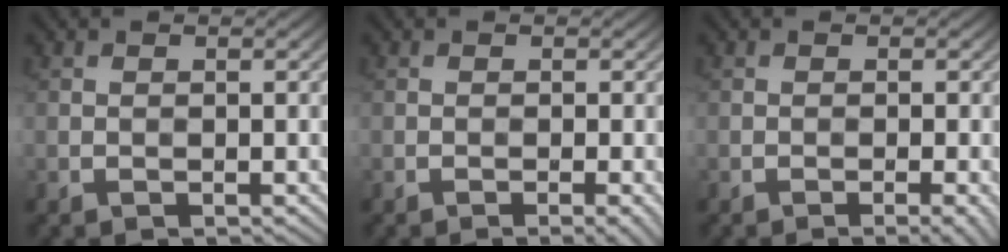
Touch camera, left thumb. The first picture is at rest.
{"total": 1.8, "force": [-0.8, 0.2, 1.5], "torque": [-0.021, 0.002, -0.014]}
{"total": 2.1, "force": [-1.0, 0.3, 1.8], "torque": [-0.023, 0.003, -0.017]}